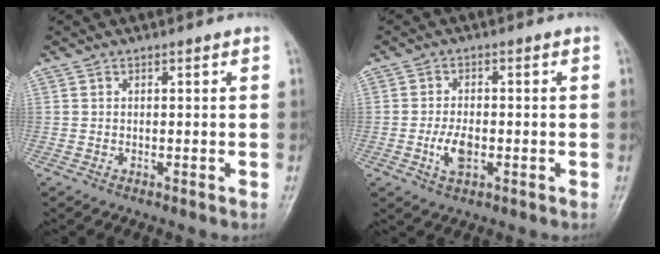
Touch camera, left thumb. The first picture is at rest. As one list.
[{"total": 4.9, "force": [-1.4, 2.6, 3.9], "torque": [-0.074, 0.004, -0.023]}]